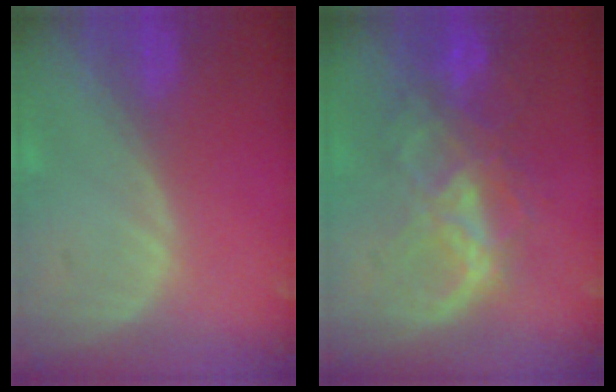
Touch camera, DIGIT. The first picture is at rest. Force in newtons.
{"total": 8.9, "press": 7.5, "slide": 4.7}